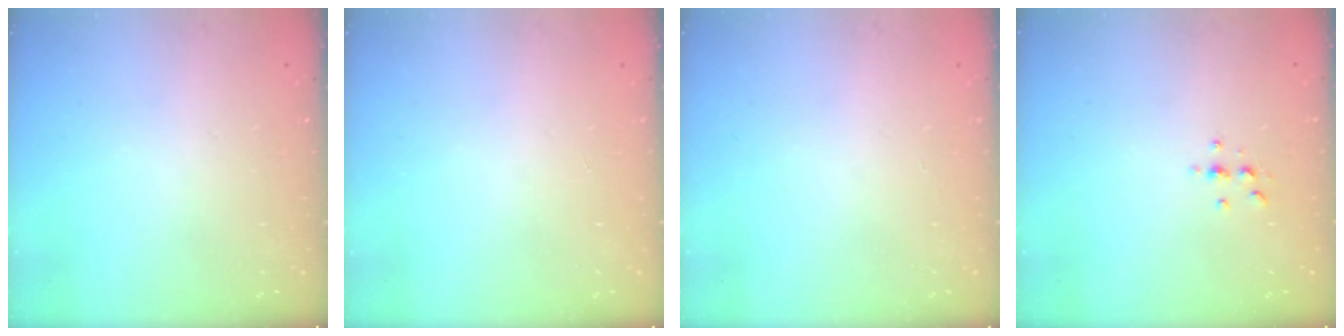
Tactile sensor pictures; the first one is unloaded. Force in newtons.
{"total": 0.0}
{"total": 0.0}
{"total": 3.1, "press": 3.1, "slide": 0.5}